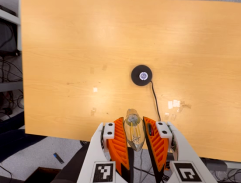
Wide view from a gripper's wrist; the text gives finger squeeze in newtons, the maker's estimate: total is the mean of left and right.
{"total": 12.8, "left": 13.4, "right": 12.2}